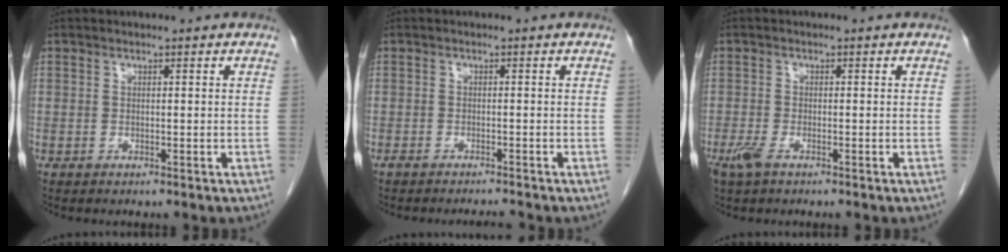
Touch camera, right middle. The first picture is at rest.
{"total": 2.2, "force": [-2.1, -0.2, 0.5], "torque": [-0.012, -0.004, -0.033]}
{"total": 2.6, "force": [-1.7, 0.9, 1.9], "torque": [-0.047, -0.005, -0.032]}